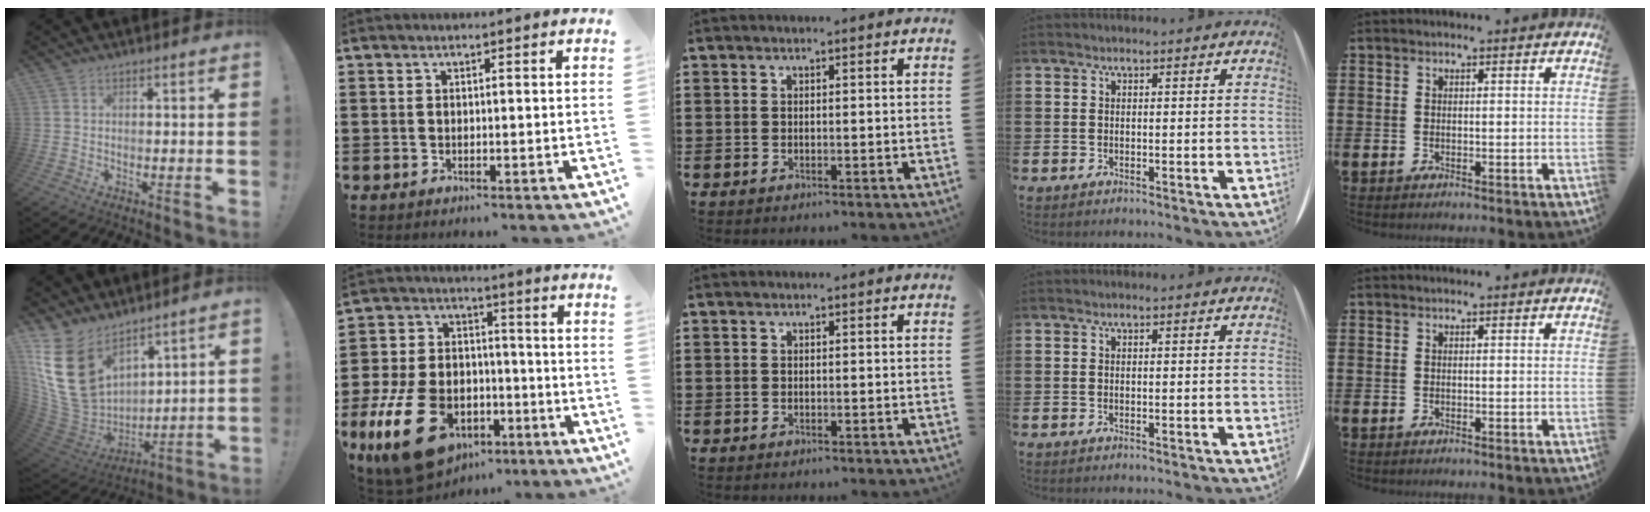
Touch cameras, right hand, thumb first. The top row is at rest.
{"thumb": {"total": 18.7, "force": [9.6, 12.4, 10.3], "torque": [-0.207, -0.057, 0.196]}, "index": {"total": 15.5, "force": [-6.5, 10.3, 9.6], "torque": [-0.213, 0.032, -0.114]}}